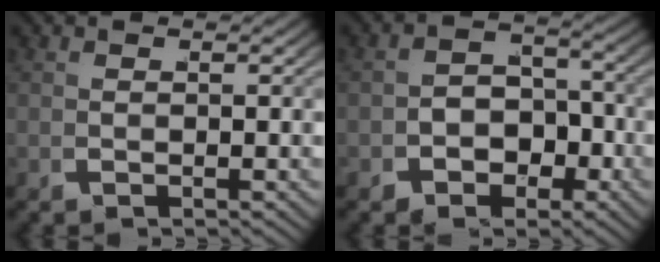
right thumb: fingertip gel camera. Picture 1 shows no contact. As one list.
[{"total": 4.7, "force": [-1.7, 3.9, 2.1], "torque": [-0.035, -0.013, -0.025]}]